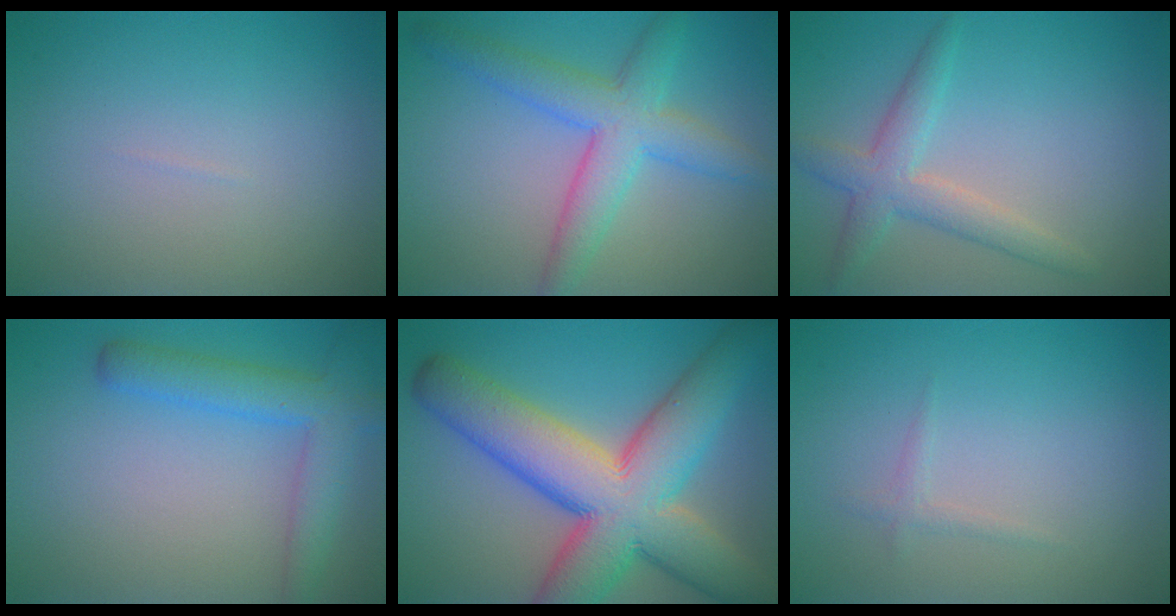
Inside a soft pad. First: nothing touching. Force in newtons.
{"total": 5.5, "press": 5.5, "slide": 0.1}
{"total": 3.4, "press": 3.4, "slide": 0.1}
{"total": 4.4, "press": 4.4, "slide": 0.3}
{"total": 13.8, "press": 13.8, "slide": 0.8}
{"total": 0.8, "press": 0.8, "slide": 0.0}